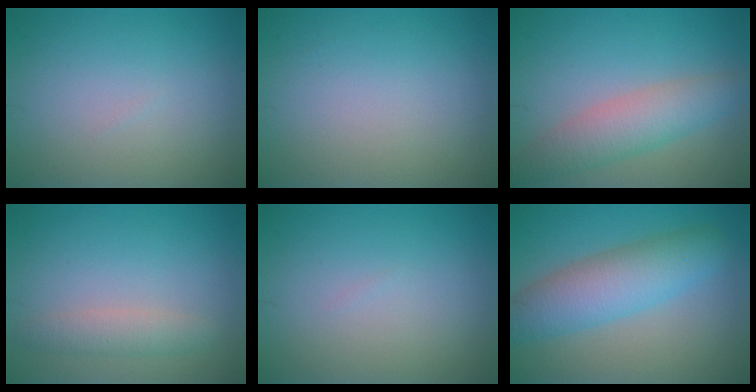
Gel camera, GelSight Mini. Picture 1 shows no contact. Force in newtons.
{"total": 0.0}
{"total": 4.4, "press": 4.4, "slide": 0.4}
{"total": 2.1, "press": 2.1, "slide": 0.0}
{"total": 0.0}
{"total": 6.2, "press": 6.2, "slide": 0.2}